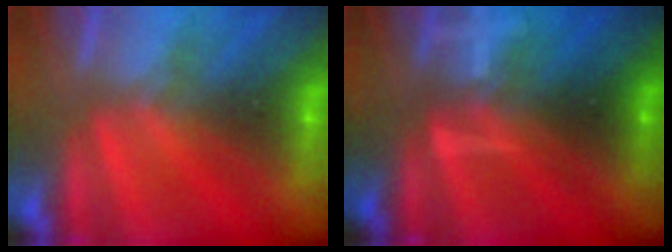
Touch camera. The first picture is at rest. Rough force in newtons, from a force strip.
{"total": 3.1}